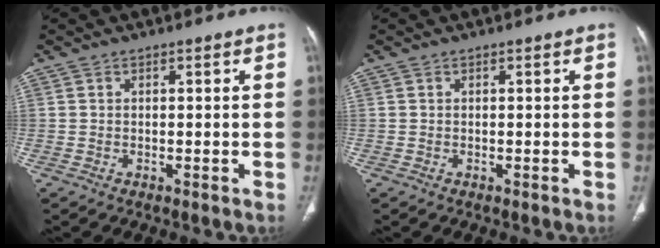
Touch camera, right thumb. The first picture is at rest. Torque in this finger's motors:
{"motor_torque": [-0.01, 0.02, -0.03, 0.03, 0.00]}